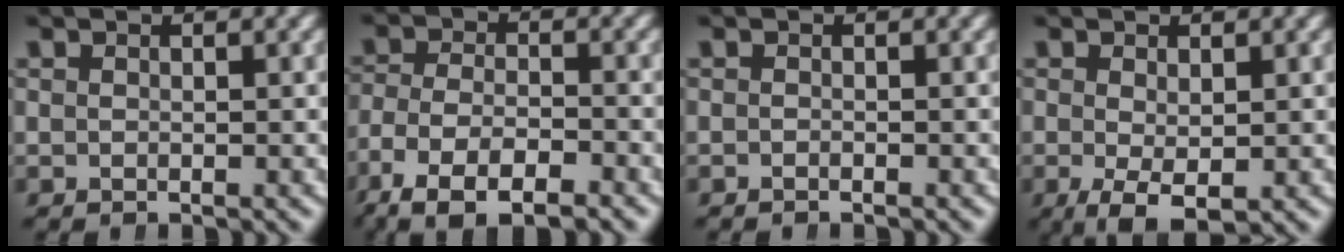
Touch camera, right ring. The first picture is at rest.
{"total": 7.9, "force": [-4.4, 4.5, 4.8], "torque": [-0.106, -0.037, -0.054]}
{"total": 0.7, "force": [-0.6, -0.1, 0.1], "torque": [-0.003, -0.003, -0.011]}
{"total": 4.0, "force": [-2.2, 1.6, 3.0], "torque": [-0.056, -0.033, -0.016]}